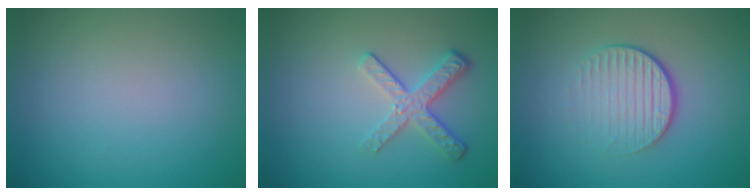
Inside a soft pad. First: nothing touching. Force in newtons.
{"total": 3.0, "press": 2.3, "slide": 1.9}
{"total": 4.3, "press": 2.6, "slide": 3.4}